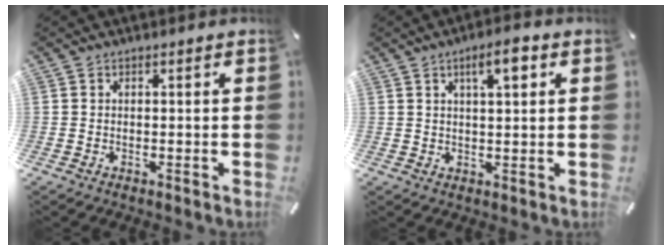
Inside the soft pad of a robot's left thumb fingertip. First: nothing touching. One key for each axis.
{"total": 5.9, "fx": 2.8, "fy": 1.8, "fz": 4.9, "tx": -0.077, "ty": -0.002, "tz": 0.041}